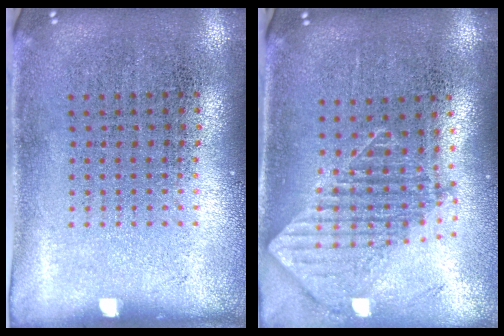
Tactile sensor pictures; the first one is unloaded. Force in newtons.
{"total": 1.8, "press": 1.4, "slide": 1.2}